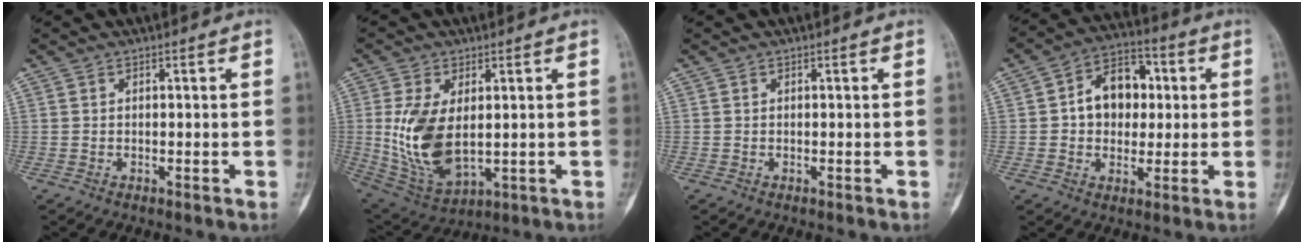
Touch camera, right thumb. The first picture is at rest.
{"total": 13.4, "force": [0.6, 7.4, 11.1], "torque": [-0.216, -0.011, 0.035]}
{"total": 0.0}
{"total": 11.8, "force": [1.4, 8.7, 7.8], "torque": [-0.076, 0.019, 0.016]}